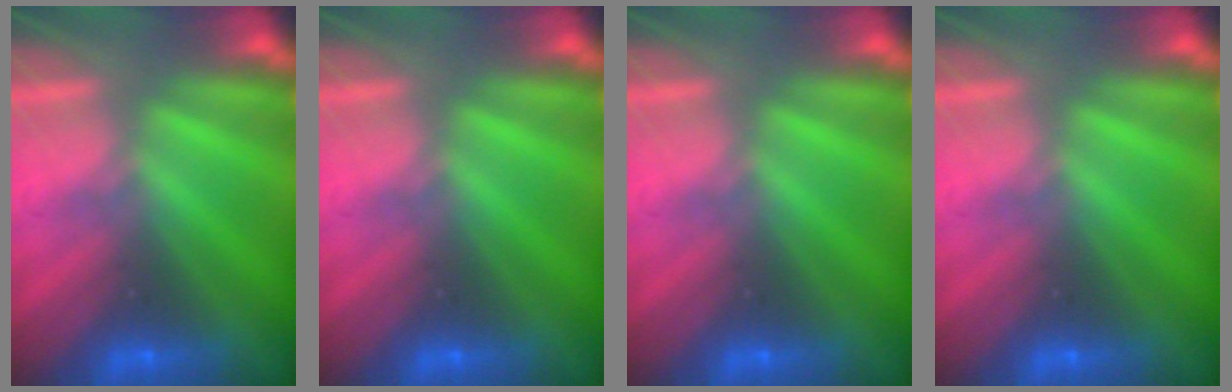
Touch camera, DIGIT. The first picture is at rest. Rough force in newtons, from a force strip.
{"total": 0.0}
{"total": 0.0}
{"total": 0.0}